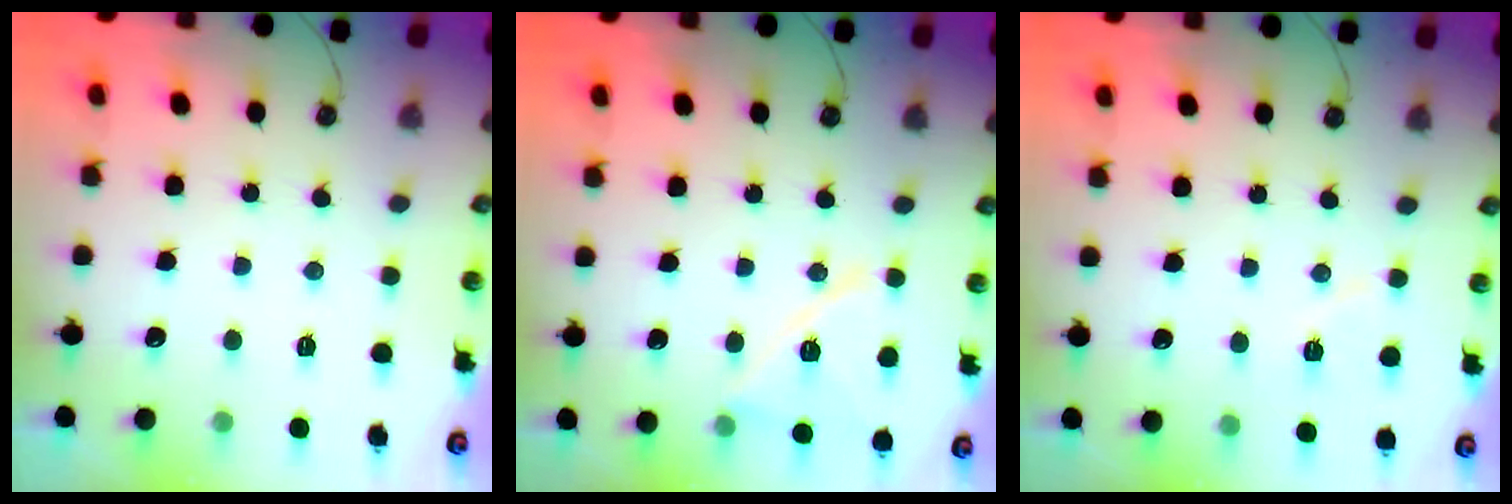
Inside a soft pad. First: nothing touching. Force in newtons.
{"total": 14.2, "press": 14.0, "slide": 2.6}
{"total": 6.6, "press": 6.6, "slide": 0.5}